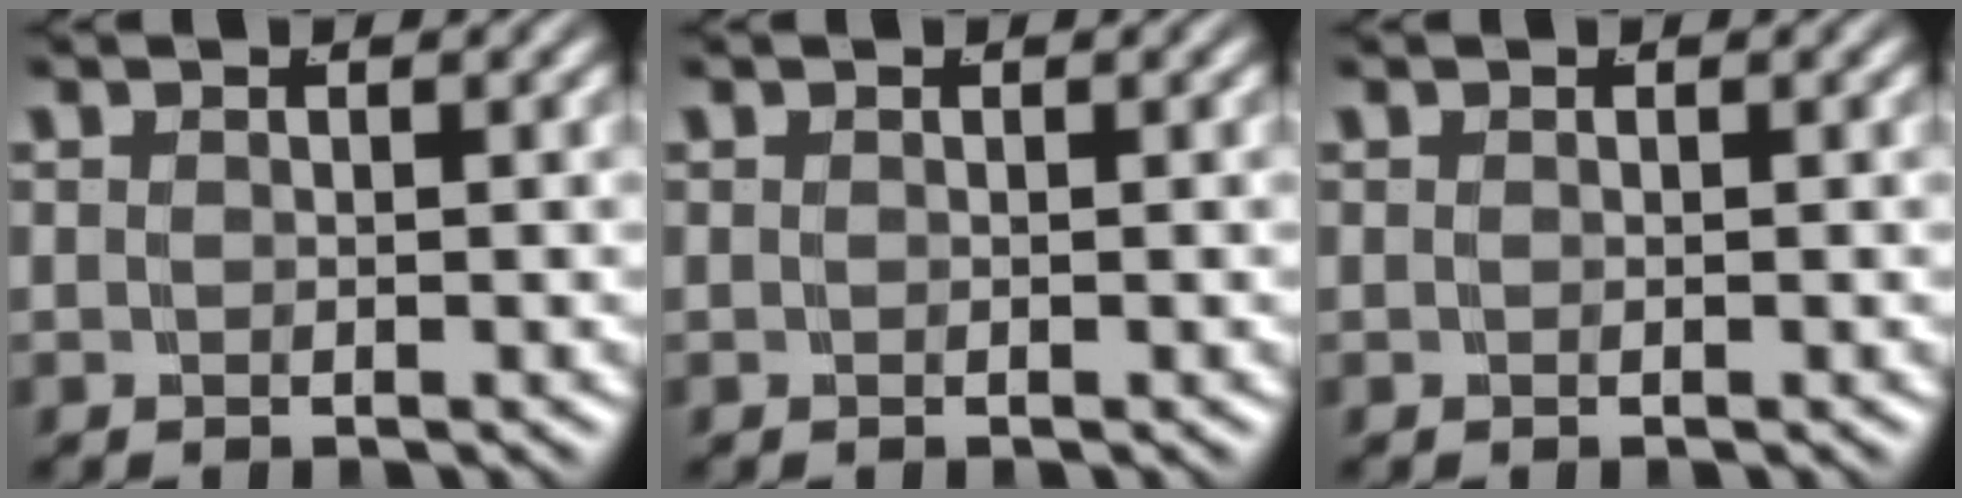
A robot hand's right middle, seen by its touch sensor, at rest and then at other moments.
{"total": 0.0}
{"total": 0.0}